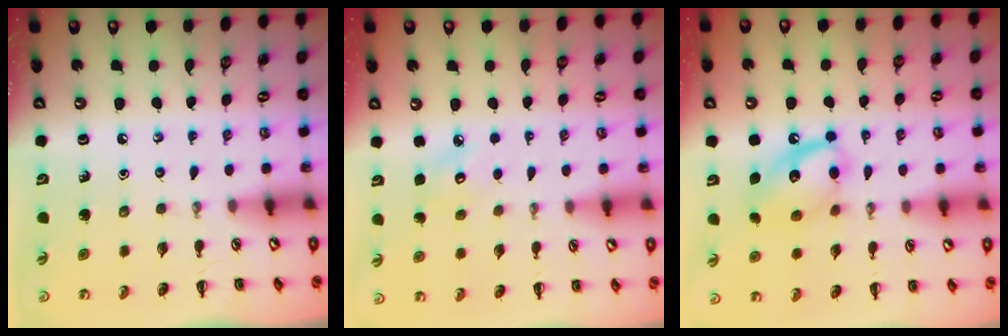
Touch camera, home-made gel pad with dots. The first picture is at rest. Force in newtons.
{"total": 3.9, "press": 3.8, "slide": 0.8}
{"total": 12.7, "press": 12.7, "slide": 0.9}